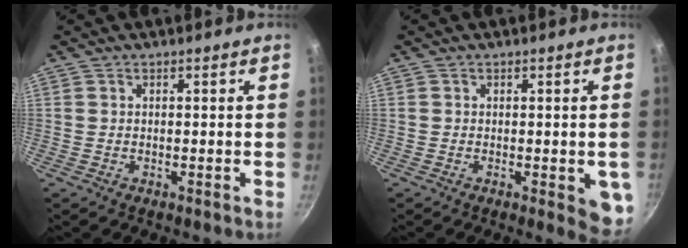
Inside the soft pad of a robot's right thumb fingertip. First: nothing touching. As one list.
[{"total": 5.8, "force": [-1.3, 2.3, 5.2], "torque": [-0.043, -0.002, -0.015]}]